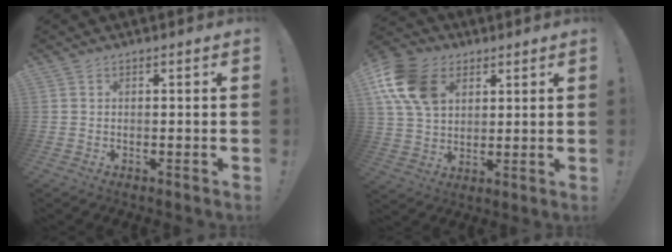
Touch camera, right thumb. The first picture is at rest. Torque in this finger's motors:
{"motor_torque": [0.28, 0.36, 0.24, 0.24, 0.18]}